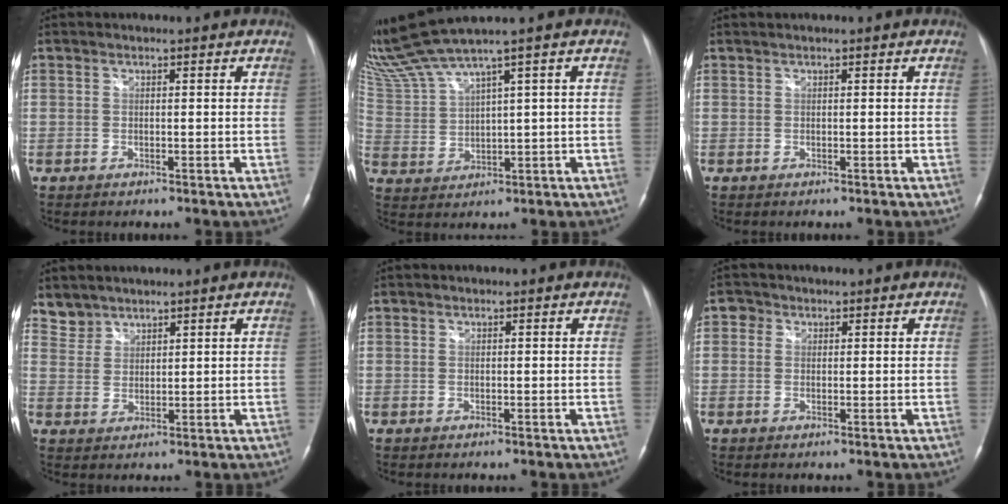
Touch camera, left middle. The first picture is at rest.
{"total": 7.3, "force": [6.2, -1.9, 3.3], "torque": [-0.088, 0.008, 0.139]}
{"total": 0.0}
{"total": 3.4, "force": [3.0, 1.5, -0.6], "torque": [0.018, 0.010, 0.060]}
{"total": 0.0}
{"total": 1.8, "force": [0.7, 1.6, 0.5], "torque": [-0.005, 0.007, 0.006]}